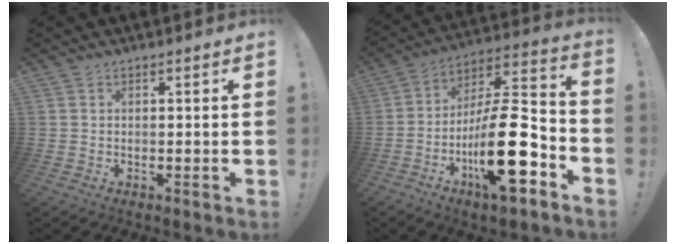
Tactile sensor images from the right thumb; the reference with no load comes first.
{"total": 23.3, "force": [-8.1, 7.6, 20.5], "torque": [-0.361, 0.046, -0.130]}